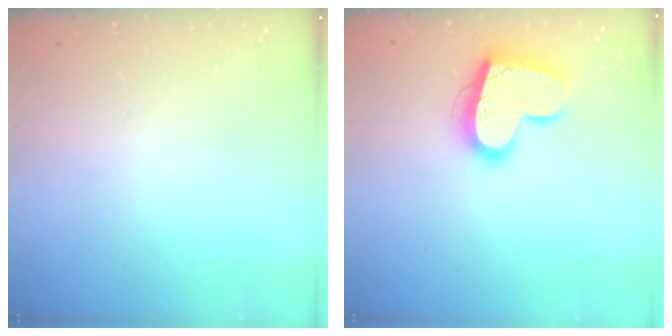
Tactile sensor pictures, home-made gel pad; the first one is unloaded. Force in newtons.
{"total": 15.9, "press": 15.9, "slide": 0.9}